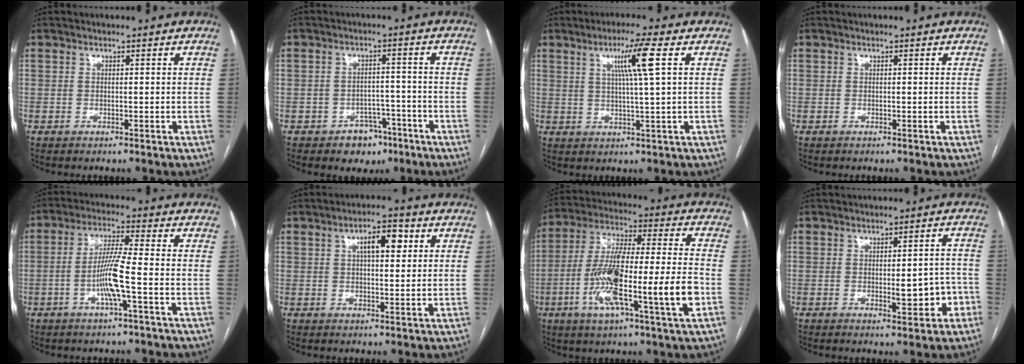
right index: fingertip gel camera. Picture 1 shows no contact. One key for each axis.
{"total": 5.1, "fx": -3.1, "fy": 3.7, "fz": 1.5, "tx": -0.010, "ty": 0.016, "tz": -0.037}
{"total": 6.8, "fx": 2.4, "fy": -1.2, "fz": 6.3, "tx": -0.111, "ty": 0.001, "tz": 0.042}
{"total": 0.0}
{"total": 7.5, "fx": -2.1, "fy": -0.3, "fz": 7.2, "tx": -0.145, "ty": 0.001, "tz": -0.043}
{"total": 5.9, "fx": 2.1, "fy": 2.0, "fz": 5.1, "tx": -0.084, "ty": 0.013, "tz": 0.033}
{"total": 19.1, "fx": -5.5, "fy": 1.2, "fz": 18.2, "tx": -0.327, "ty": -0.005, "tz": -0.096}
{"total": 5.5, "fx": -1.7, "fy": 1.8, "fz": 4.9, "tx": -0.060, "ty": 0.008, "tz": -0.014}